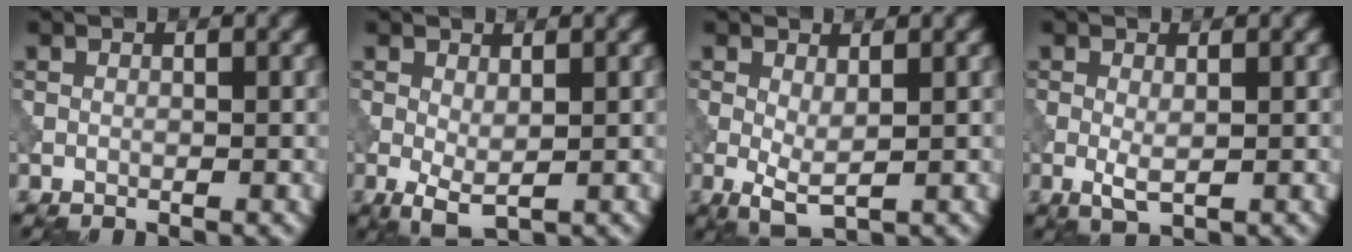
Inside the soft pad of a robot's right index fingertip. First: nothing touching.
{"total": 2.3, "force": [-0.2, 0.9, 2.1], "torque": [-0.047, -0.008, -0.002]}
{"total": 2.6, "force": [-0.1, 0.9, 2.4], "torque": [-0.052, -0.008, -0.002]}
{"total": 1.9, "force": [-0.2, 0.6, 1.7], "torque": [-0.035, -0.005, -0.003]}